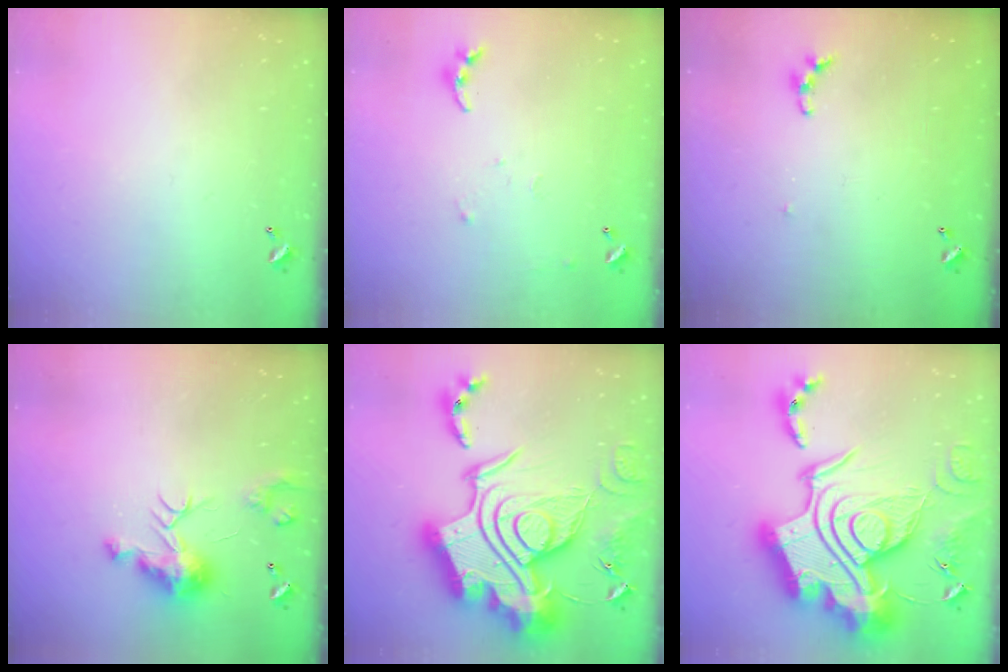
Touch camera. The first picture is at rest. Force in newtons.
{"total": 7.5, "press": 7.5, "slide": 0.6}
{"total": 4.6, "press": 4.5, "slide": 0.7}
{"total": 9.7, "press": 9.7, "slide": 0.8}
{"total": 0.6, "press": 0.6, "slide": 0.0}
{"total": 0.6, "press": 0.6, "slide": 0.0}